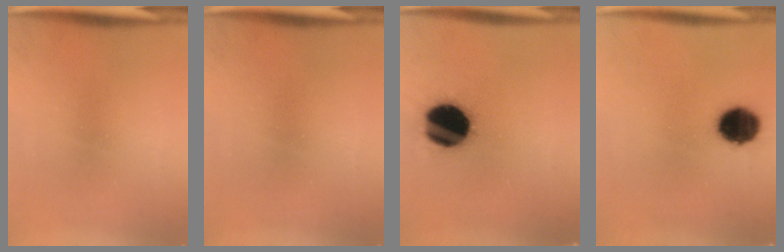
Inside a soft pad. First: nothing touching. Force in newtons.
{"total": 0.0}
{"total": 19.4}
{"total": 10.7}